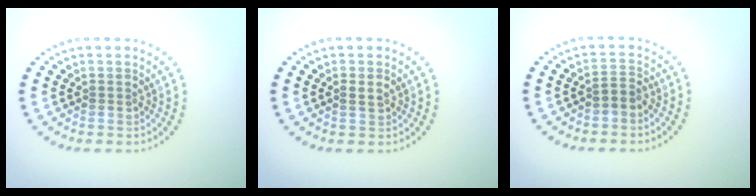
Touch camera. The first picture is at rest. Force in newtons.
{"total": 1.0, "press": 1.0, "slide": 0.2}
{"total": 1.5, "press": 1.2, "slide": 0.9}